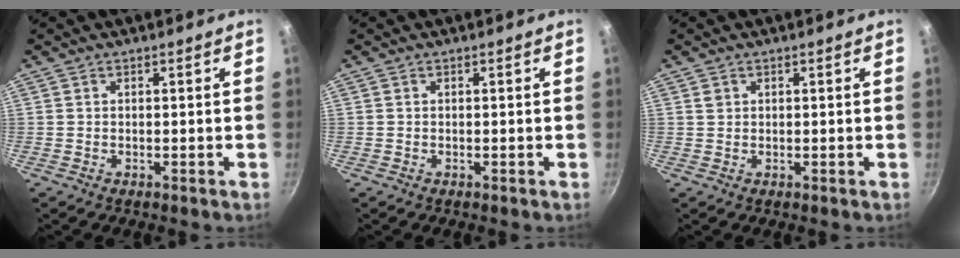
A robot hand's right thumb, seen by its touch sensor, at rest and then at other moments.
{"total": 0.0}
{"total": 1.1, "force": [0.5, 0.9, 0.4], "torque": [-0.002, 0.003, 0.008]}